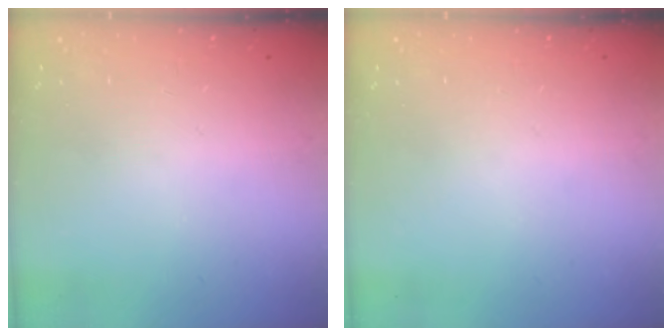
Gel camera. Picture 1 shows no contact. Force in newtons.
{"total": 0.0}